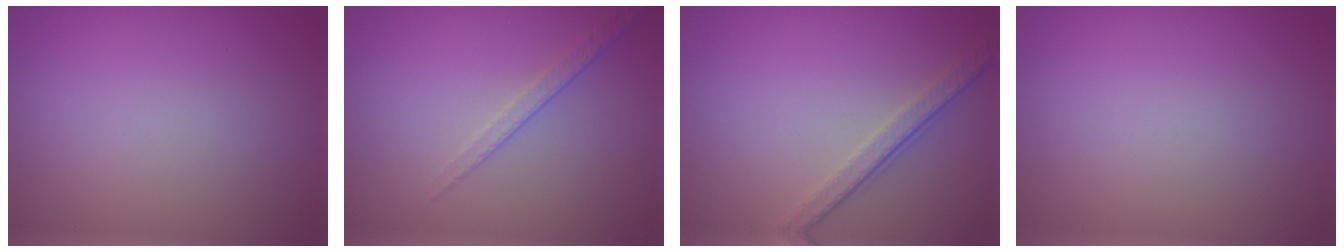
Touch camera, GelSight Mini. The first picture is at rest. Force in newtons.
{"total": 1.6, "press": 1.0, "slide": 1.3}
{"total": 3.5, "press": 2.4, "slide": 2.5}
{"total": 0.0}